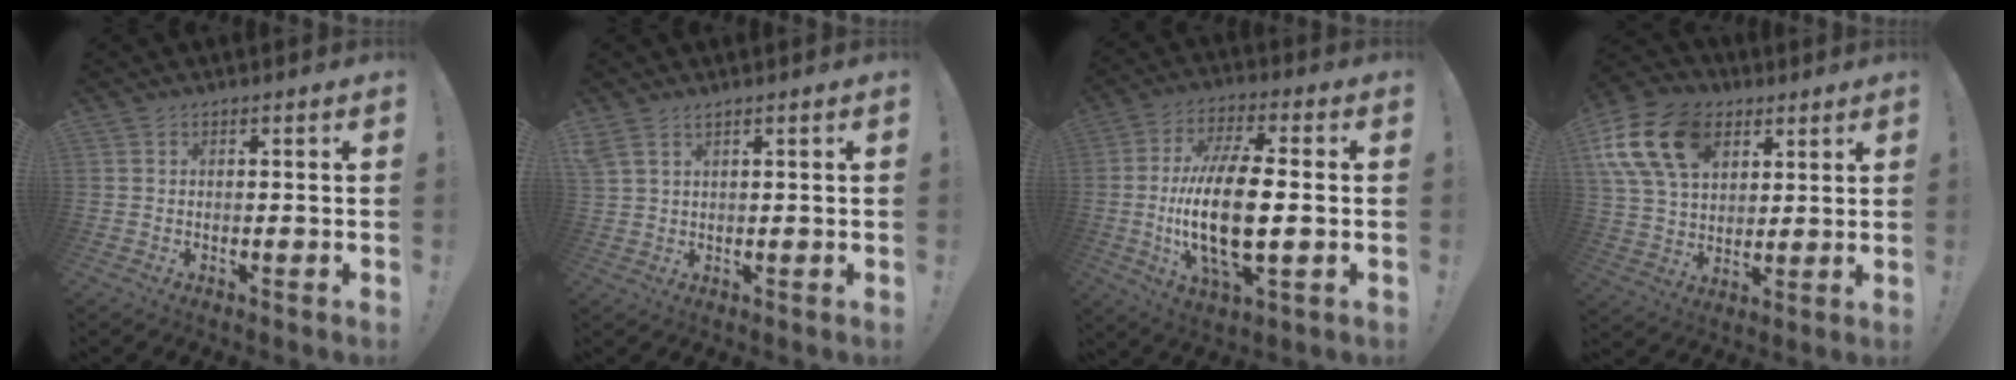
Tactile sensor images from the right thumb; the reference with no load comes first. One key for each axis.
{"total": 3.1, "fx": 2.2, "fy": 0.7, "fz": 2.1, "tx": -0.049, "ty": -0.006, "tz": 0.044}
{"total": 19.7, "fx": -1.8, "fy": 7.5, "fz": 18.1, "tx": -0.360, "ty": -0.012, "tz": -0.034}
{"total": 18.8, "fx": 7.9, "fy": 13.1, "fz": 11.0, "tx": -0.202, "ty": -0.023, "tz": 0.151}